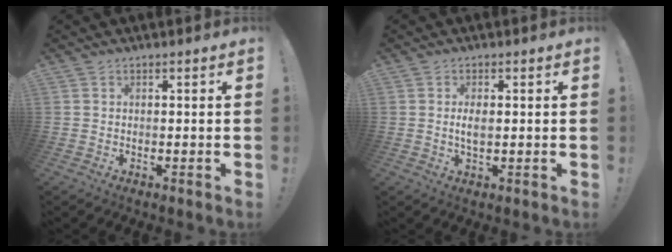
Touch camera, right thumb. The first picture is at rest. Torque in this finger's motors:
{"motor_torque": [-0.09, 0.07, -0.02, 0.06, 0.07]}